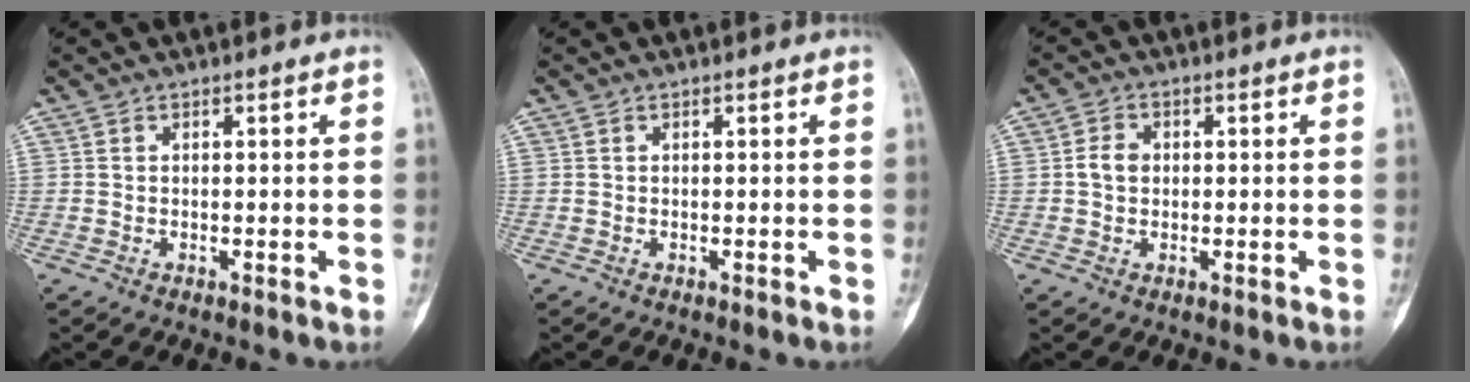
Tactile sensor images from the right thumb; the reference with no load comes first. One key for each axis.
{"total": 0.0}
{"total": 3.1, "fx": 0.1, "fy": 2.5, "fz": 1.9, "tx": -0.032, "ty": 0.007, "tz": -0.001}